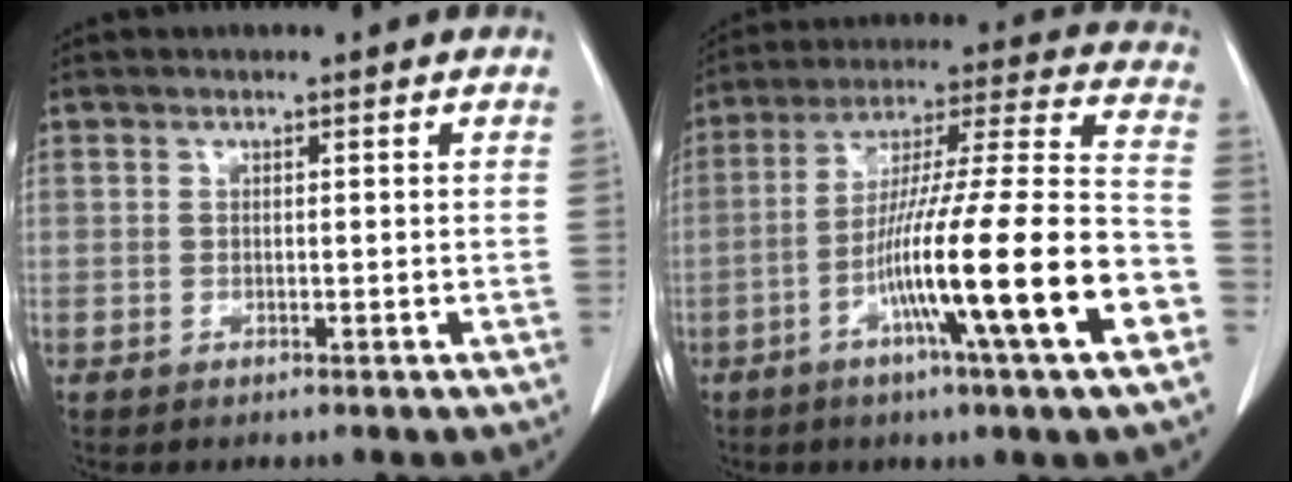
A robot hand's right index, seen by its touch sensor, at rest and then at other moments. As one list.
[{"total": 21.2, "force": [-8.0, -0.2, 19.6], "torque": [-0.307, -0.016, -0.139]}]